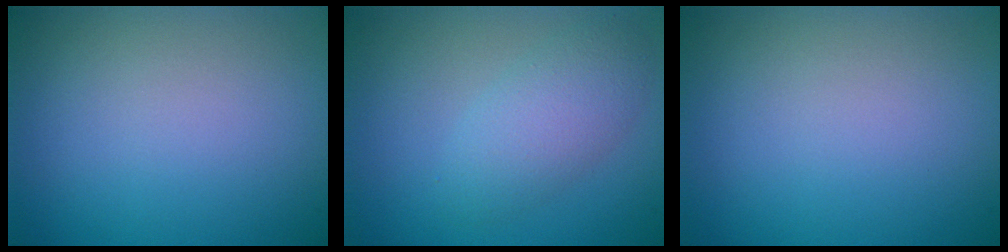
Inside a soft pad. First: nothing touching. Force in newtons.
{"total": 3.5, "press": 3.5, "slide": 0.1}
{"total": 0.0}